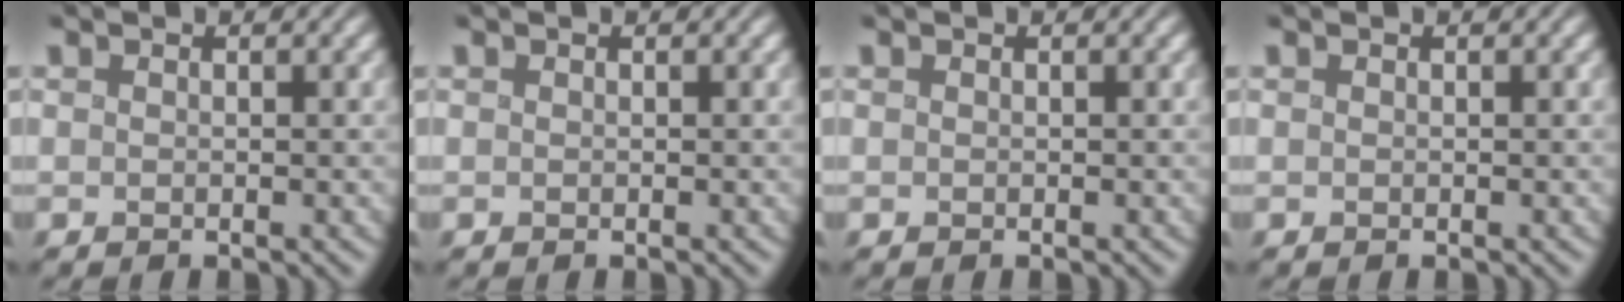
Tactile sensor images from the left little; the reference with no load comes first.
{"total": 0.0}
{"total": 0.0}
{"total": 0.0}